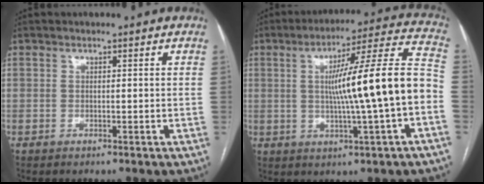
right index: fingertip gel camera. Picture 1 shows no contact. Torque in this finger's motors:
{"motor_torque": [1.62, -0.51, 0.65, 0.21]}